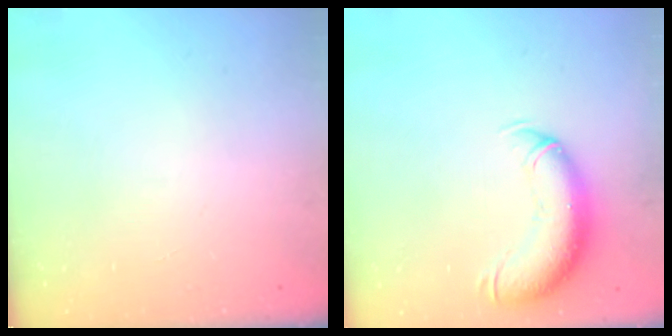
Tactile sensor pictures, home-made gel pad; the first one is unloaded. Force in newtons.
{"total": 12.5, "press": 12.2, "slide": 3.0}